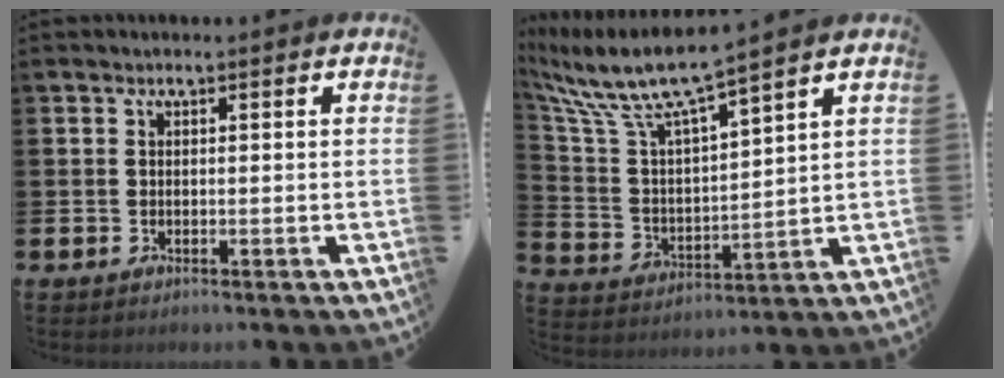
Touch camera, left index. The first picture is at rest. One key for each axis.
{"total": 7.8, "fx": 6.9, "fy": 0.6, "fz": 3.4, "tx": -0.103, "ty": -0.048, "tz": 0.113}